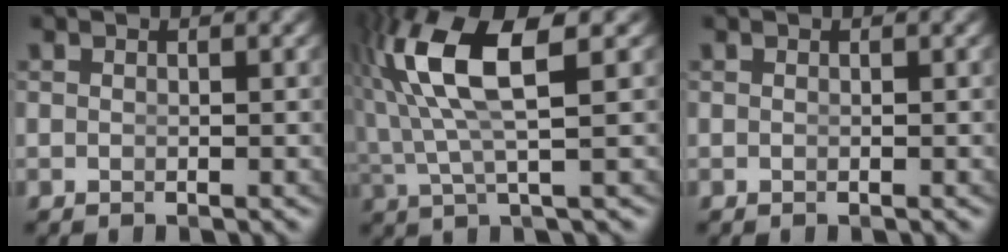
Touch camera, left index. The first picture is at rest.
{"total": 9.1, "force": [2.7, 3.4, 7.9], "torque": [-0.168, -0.010, 0.054]}
{"total": 0.0}